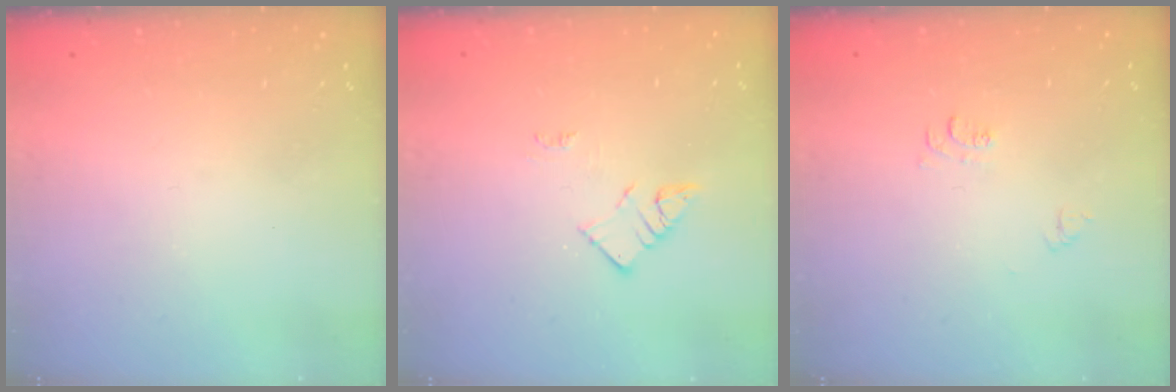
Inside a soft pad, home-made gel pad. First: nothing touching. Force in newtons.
{"total": 4.6, "press": 4.6, "slide": 0.3}
{"total": 3.9, "press": 3.9, "slide": 0.5}